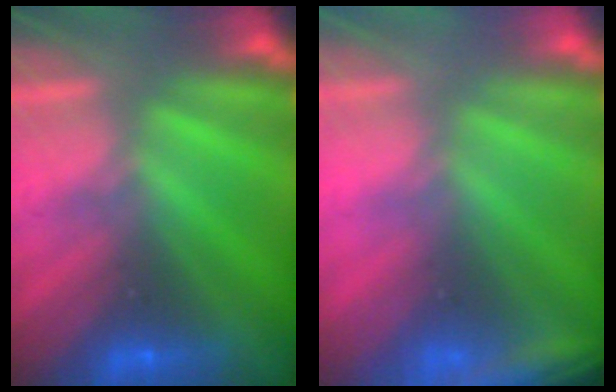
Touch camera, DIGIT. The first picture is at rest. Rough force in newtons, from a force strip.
{"total": 2.4}